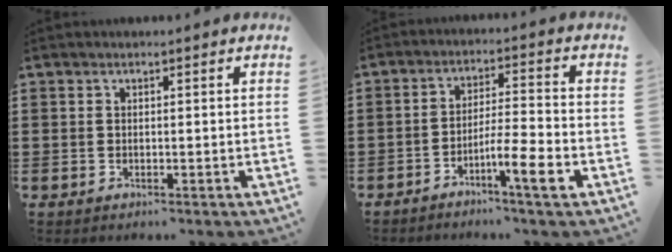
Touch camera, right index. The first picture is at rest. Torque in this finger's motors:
{"motor_torque": [-0.29, -0.10, 0.04, 0.03]}